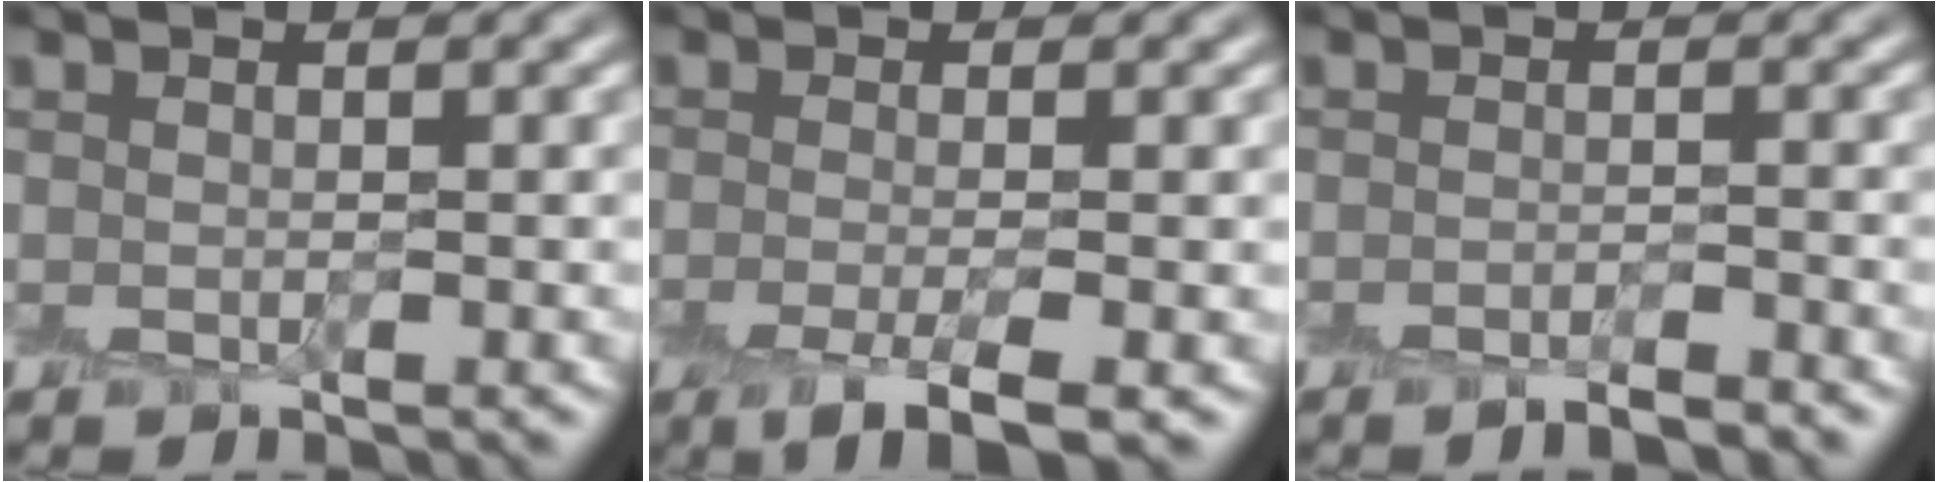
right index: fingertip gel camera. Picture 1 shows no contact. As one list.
[{"total": 4.3, "force": [-1.9, 1.2, 3.6], "torque": [-0.059, -0.008, -0.041]}, {"total": 2.1, "force": [-1.7, 0.4, 1.1], "torque": [-0.009, -0.003, -0.032]}]